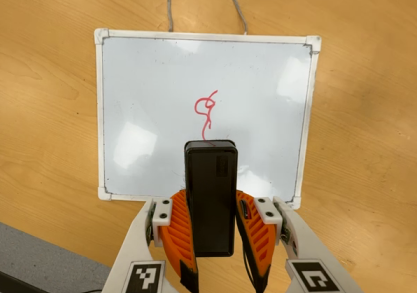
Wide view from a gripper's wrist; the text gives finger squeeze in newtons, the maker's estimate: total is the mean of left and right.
{"total": 5.5, "left": 4.8, "right": 6.1}